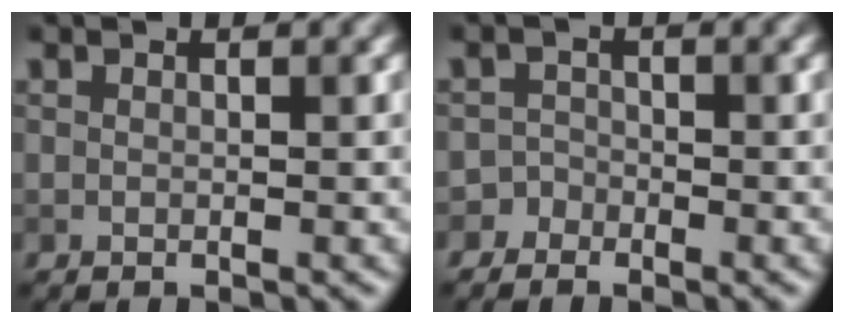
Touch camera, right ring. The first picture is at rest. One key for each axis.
{"total": 1.7, "fx": -1.4, "fy": 1.0, "fz": -0.2, "tx": 0.013, "ty": 0.012, "tz": -0.026}